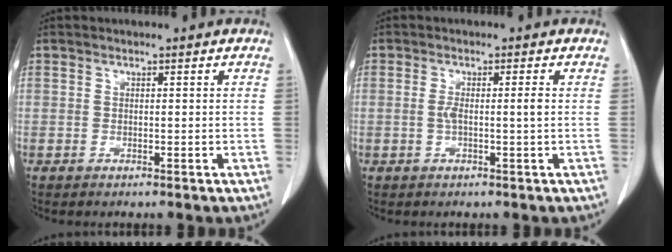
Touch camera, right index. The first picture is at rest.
{"total": 2.3, "force": [0.0, -0.3, 2.2], "torque": [-0.043, -0.001, 0.000]}